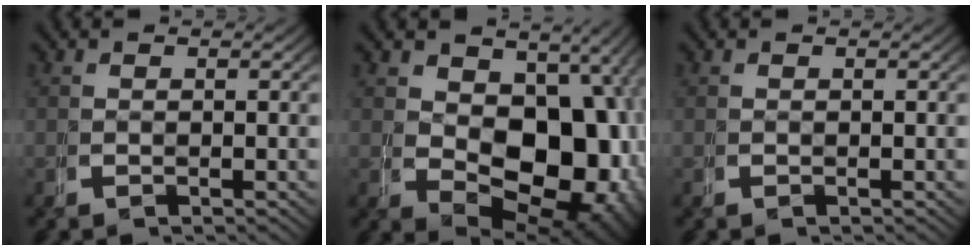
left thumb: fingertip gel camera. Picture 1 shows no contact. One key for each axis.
{"total": 14.5, "fx": -0.2, "fy": 10.2, "fz": 10.3, "tx": -0.153, "ty": -0.071, "tz": 0.031}
{"total": 0.0}